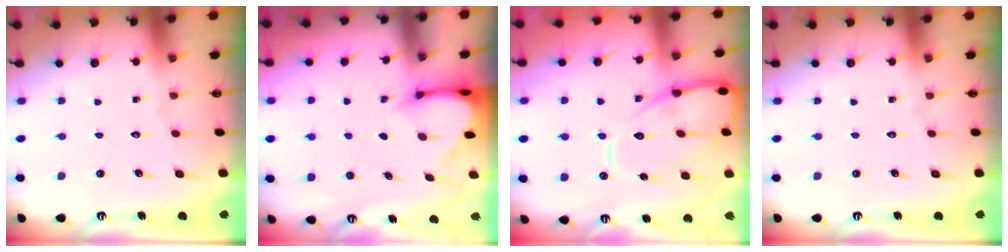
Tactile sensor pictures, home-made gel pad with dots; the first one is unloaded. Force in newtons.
{"total": 3.5, "press": 3.4, "slide": 0.2}
{"total": 13.6, "press": 13.6, "slide": 1.3}
{"total": 0.0}